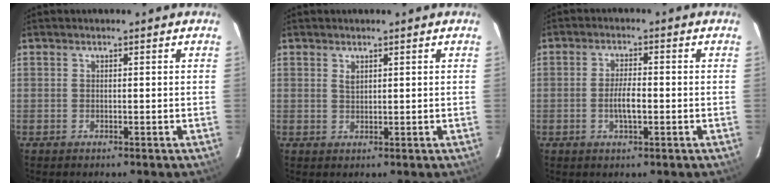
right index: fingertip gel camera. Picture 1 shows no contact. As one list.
[{"total": 1.2, "force": [0.8, 0.6, 0.7], "torque": [-0.012, 0.002, 0.015]}, {"total": 4.1, "force": [-1.0, 1.2, 3.8], "torque": [-0.074, 0.000, -0.017]}]